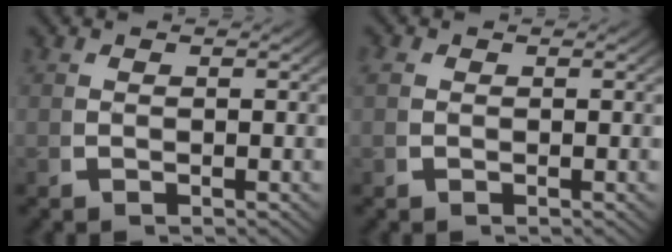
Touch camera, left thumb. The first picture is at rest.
{"total": 1.0, "force": [0.1, 0.9, 0.4], "torque": [-0.015, -0.004, 0.004]}